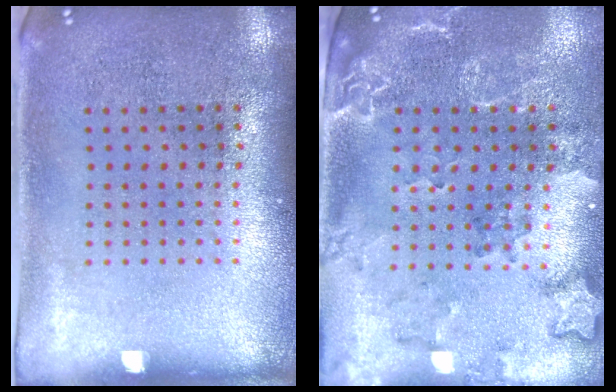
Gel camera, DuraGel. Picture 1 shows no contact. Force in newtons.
{"total": 2.2, "press": 1.9, "slide": 1.1}